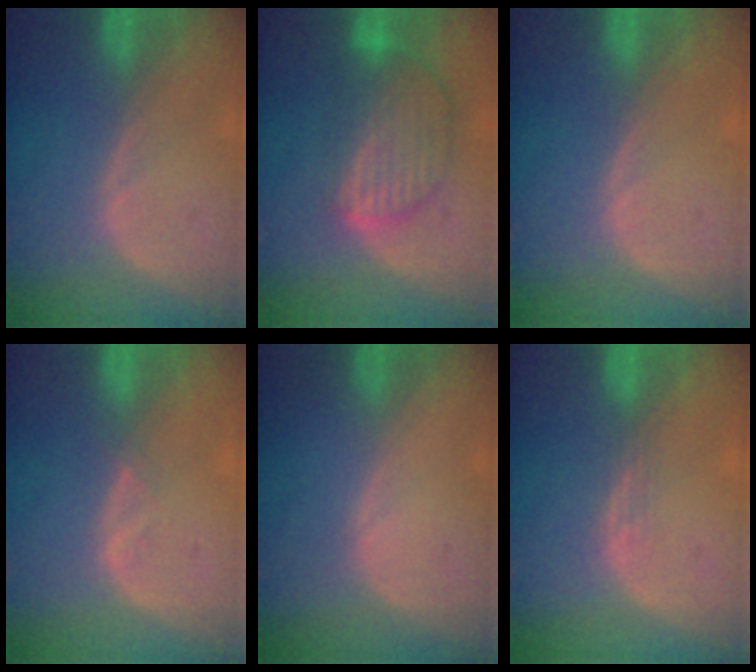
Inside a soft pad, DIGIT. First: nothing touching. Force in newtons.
{"total": 9.0, "press": 7.7, "slide": 4.7}
{"total": 0.0}
{"total": 1.0, "press": 0.9, "slide": 0.5}
{"total": 0.0}
{"total": 1.4, "press": 1.1, "slide": 0.9}